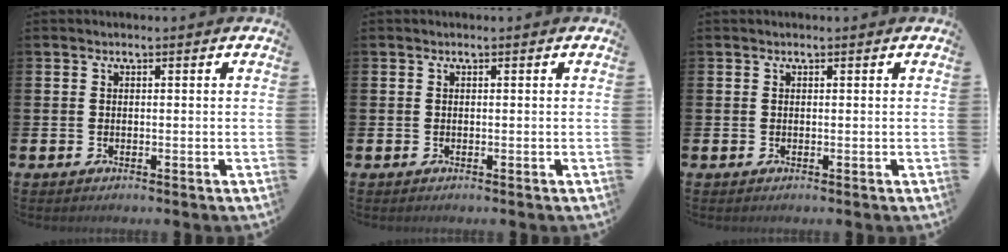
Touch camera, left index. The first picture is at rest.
{"total": 0.0}
{"total": 0.0}